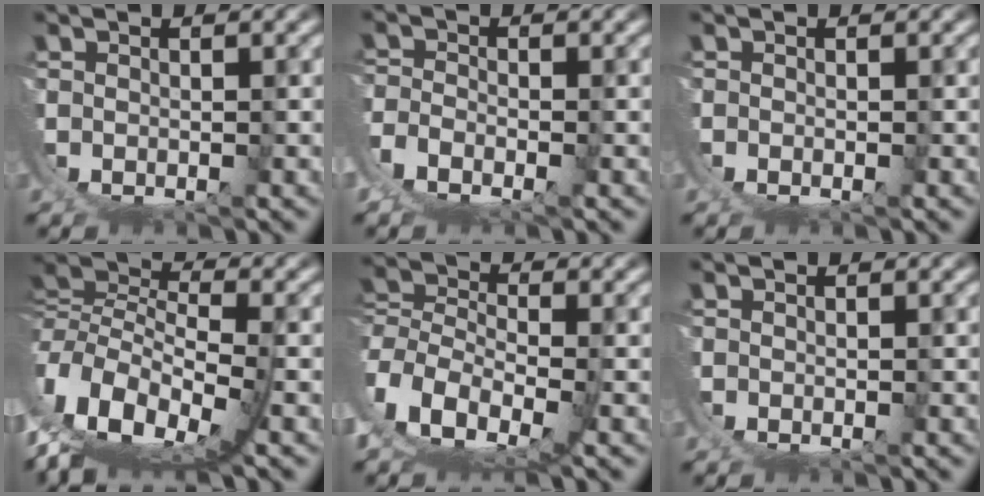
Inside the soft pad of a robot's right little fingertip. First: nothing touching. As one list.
[{"total": 5.6, "force": [-0.1, 4.8, 2.9], "torque": [-0.094, -0.022, -0.002]}, {"total": 0.0}, {"total": 13.2, "force": [2.1, 8.2, 10.1], "torque": [-0.212, -0.034, 0.049]}, {"total": 9.4, "force": [1.5, 7.1, 6.1], "torque": [-0.154, -0.032, 0.025]}, {"total": 0.0}]